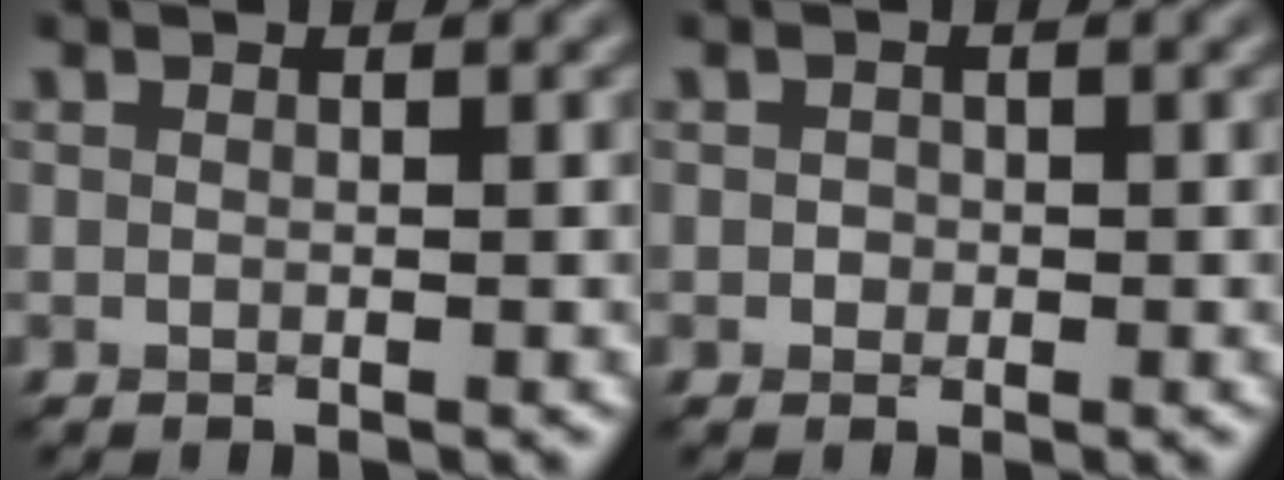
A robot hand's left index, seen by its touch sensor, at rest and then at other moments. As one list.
[{"total": 0.7, "force": [0.0, 0.7, 0.2], "torque": [0.000, -0.001, -0.002]}]